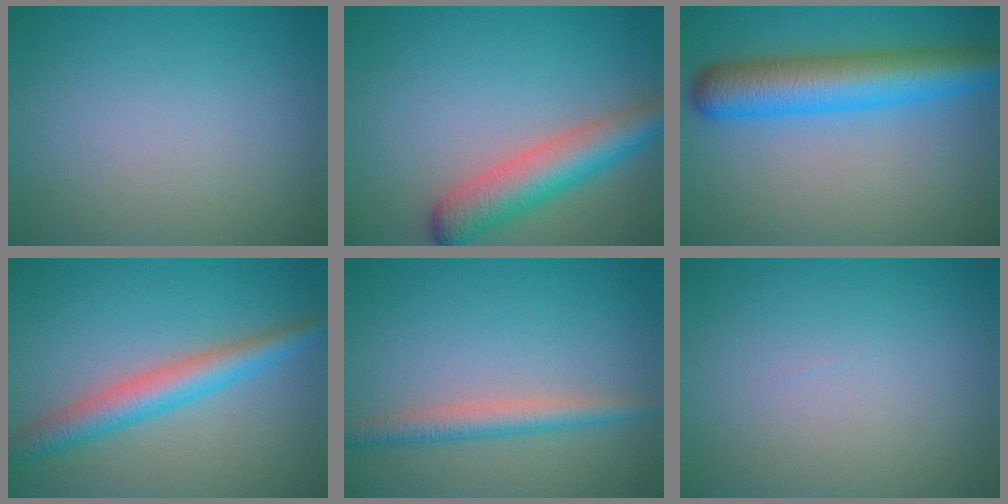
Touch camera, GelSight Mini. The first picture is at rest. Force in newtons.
{"total": 5.7, "press": 5.7, "slide": 0.2}
{"total": 7.8, "press": 7.8, "slide": 0.1}
{"total": 4.5, "press": 4.5, "slide": 0.1}
{"total": 2.7, "press": 2.7, "slide": 0.1}
{"total": 0.0}